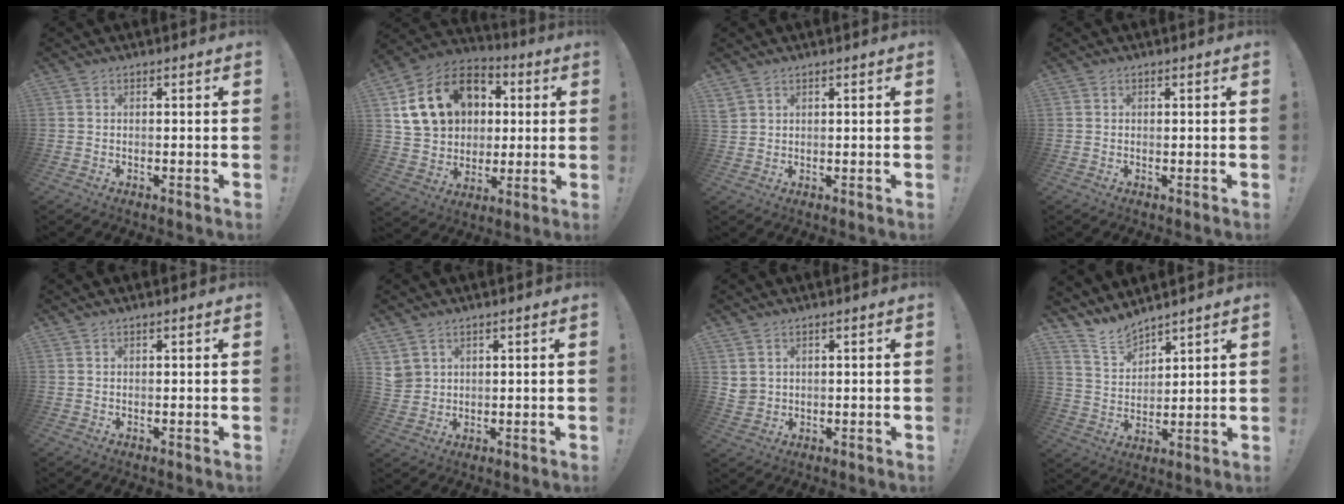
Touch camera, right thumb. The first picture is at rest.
{"total": 19.9, "force": [6.2, 15.5, 10.9], "torque": [-0.163, -0.004, 0.138]}
{"total": 2.6, "force": [1.8, 1.7, 0.9], "torque": [-0.015, -0.007, 0.035]}
{"total": 0.0}
{"total": 0.5, "force": [0.4, -0.1, 0.4], "torque": [0.000, -0.002, 0.005]}
{"total": 4.4, "force": [2.7, 3.2, 1.1], "torque": [-0.020, -0.012, 0.055]}
{"total": 3.5, "force": [1.9, 2.8, 1.1], "torque": [-0.030, -0.007, 0.037]}
{"total": 9.1, "force": [8.4, 2.9, 1.9], "torque": [-0.052, -0.062, 0.164]}